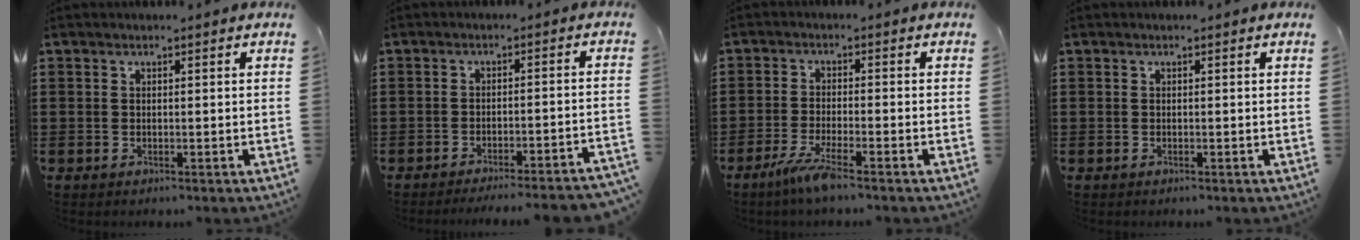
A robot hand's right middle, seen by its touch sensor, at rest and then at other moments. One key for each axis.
{"total": 3.3, "fx": -3.1, "fy": -0.5, "fz": 1.0, "tx": -0.016, "ty": -0.001, "tz": -0.065}
{"total": 4.5, "fx": -3.0, "fy": 0.0, "fz": 3.3, "tx": -0.072, "ty": -0.014, "tz": -0.057}
{"total": 0.0}